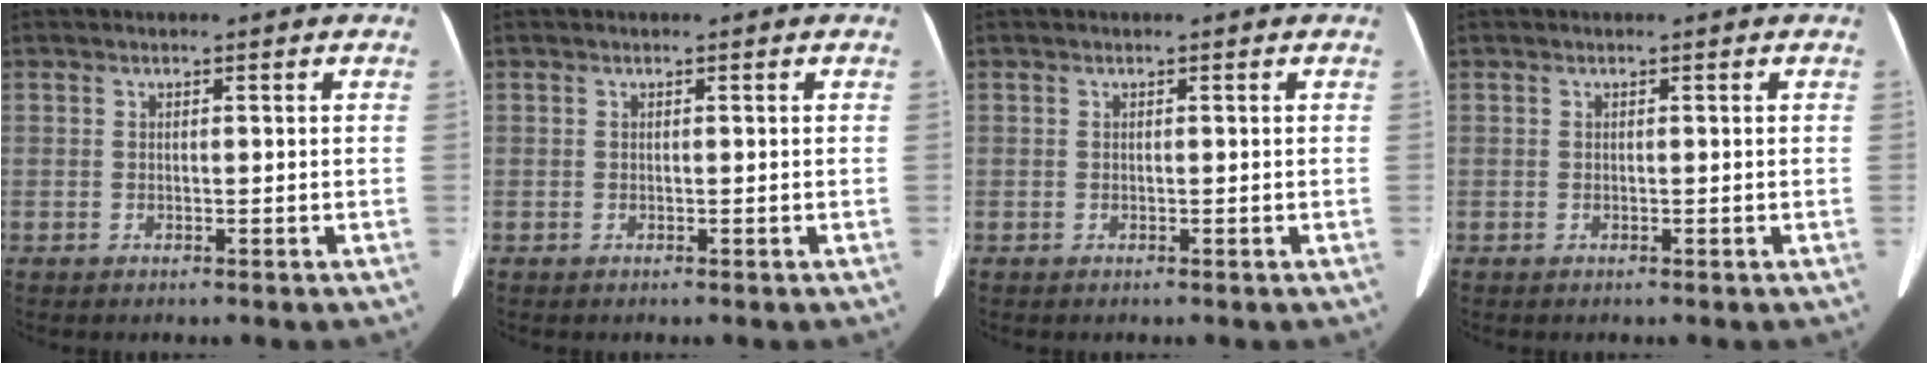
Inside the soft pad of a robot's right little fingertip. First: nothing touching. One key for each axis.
{"total": 0.0}
{"total": 0.0}
{"total": 0.0}